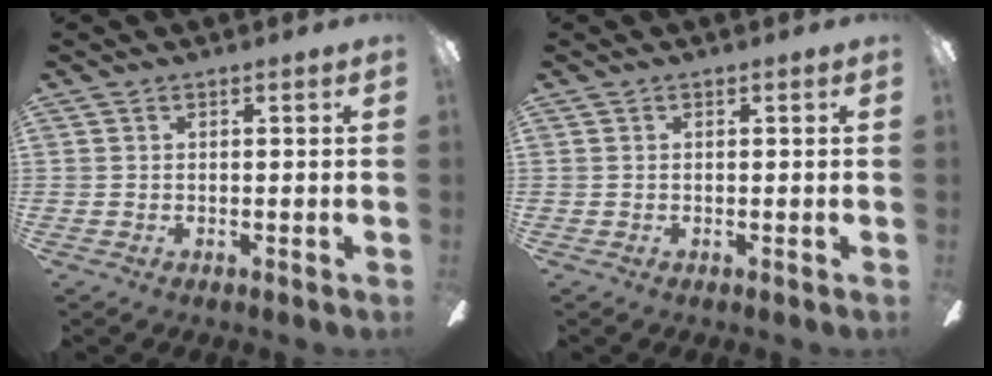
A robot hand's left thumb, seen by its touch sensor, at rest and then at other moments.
{"total": 0.0}